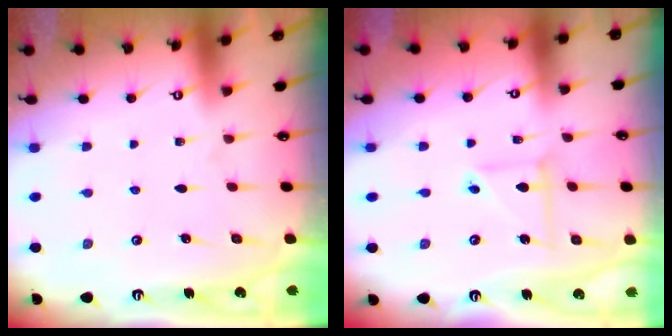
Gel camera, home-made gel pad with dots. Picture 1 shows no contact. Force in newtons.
{"total": 5.7, "press": 5.7, "slide": 0.3}